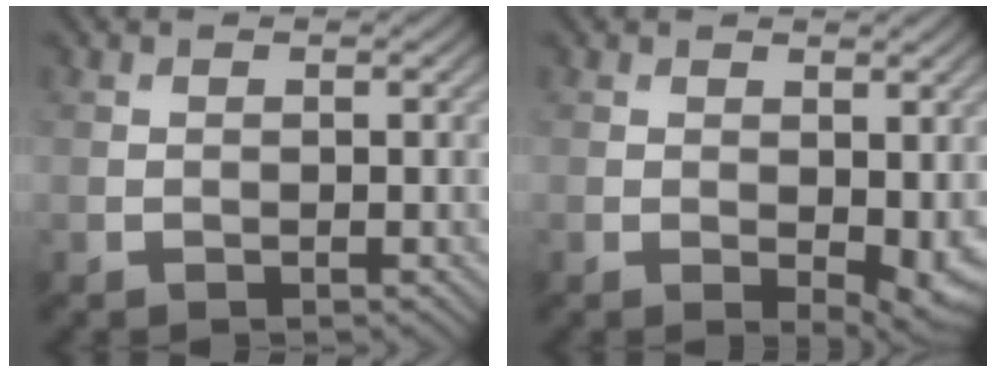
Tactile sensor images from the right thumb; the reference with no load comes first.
{"total": 4.3, "force": [-0.2, 2.2, 3.7], "torque": [-0.051, -0.013, 0.004]}